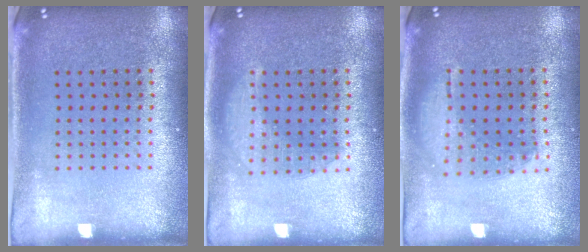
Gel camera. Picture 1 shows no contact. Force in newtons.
{"total": 2.2, "press": 2.2, "slide": 0.3}
{"total": 1.3, "press": 1.1, "slide": 0.5}